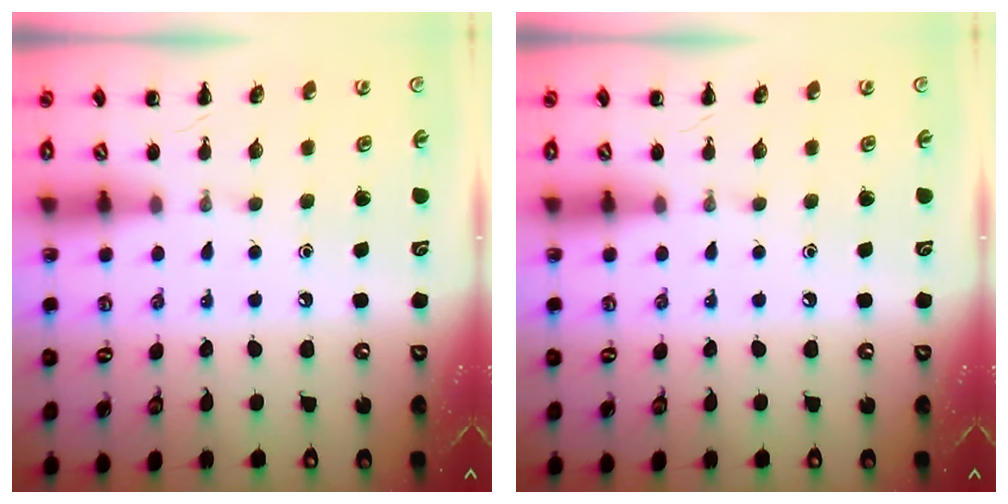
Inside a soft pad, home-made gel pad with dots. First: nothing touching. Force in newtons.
{"total": 0.0}